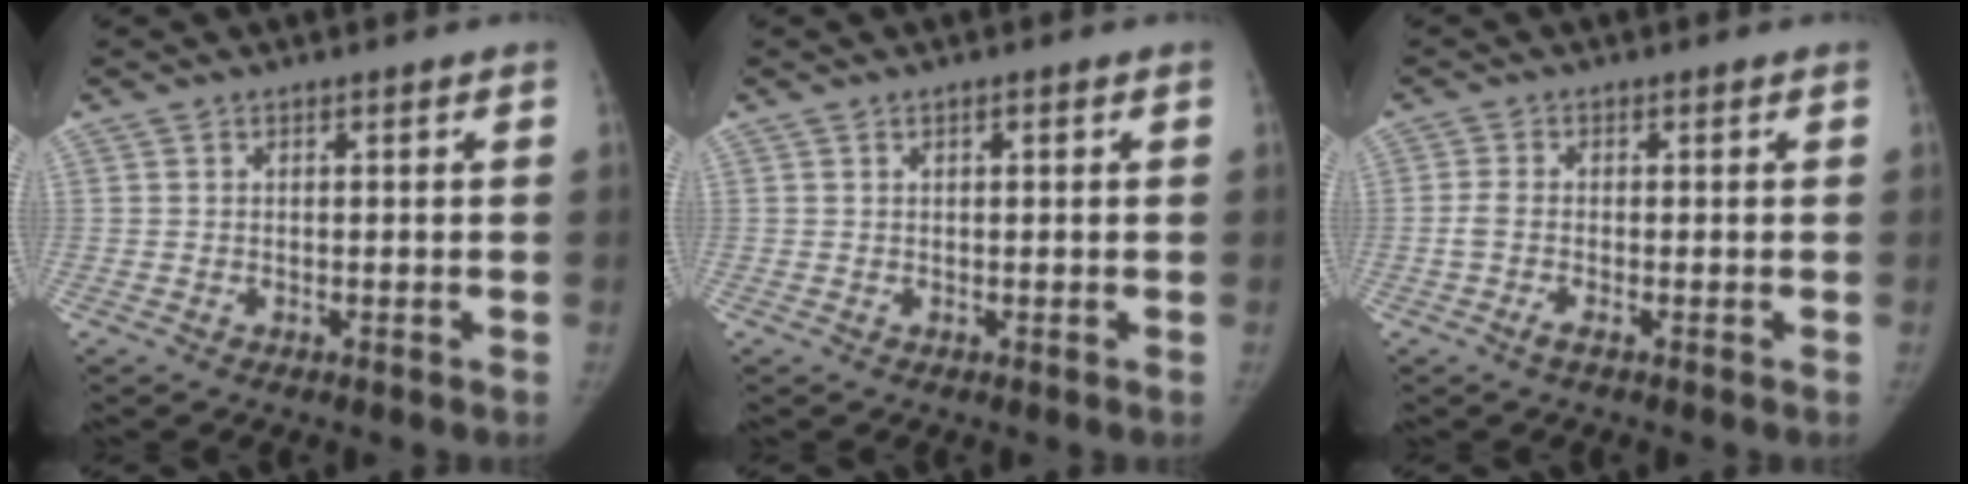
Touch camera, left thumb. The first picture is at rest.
{"total": 0.6, "force": [0.3, 0.2, 0.5], "torque": [-0.007, 0.001, 0.004]}
{"total": 2.3, "force": [-1.0, 0.6, 2.0], "torque": [-0.051, 0.004, -0.026]}